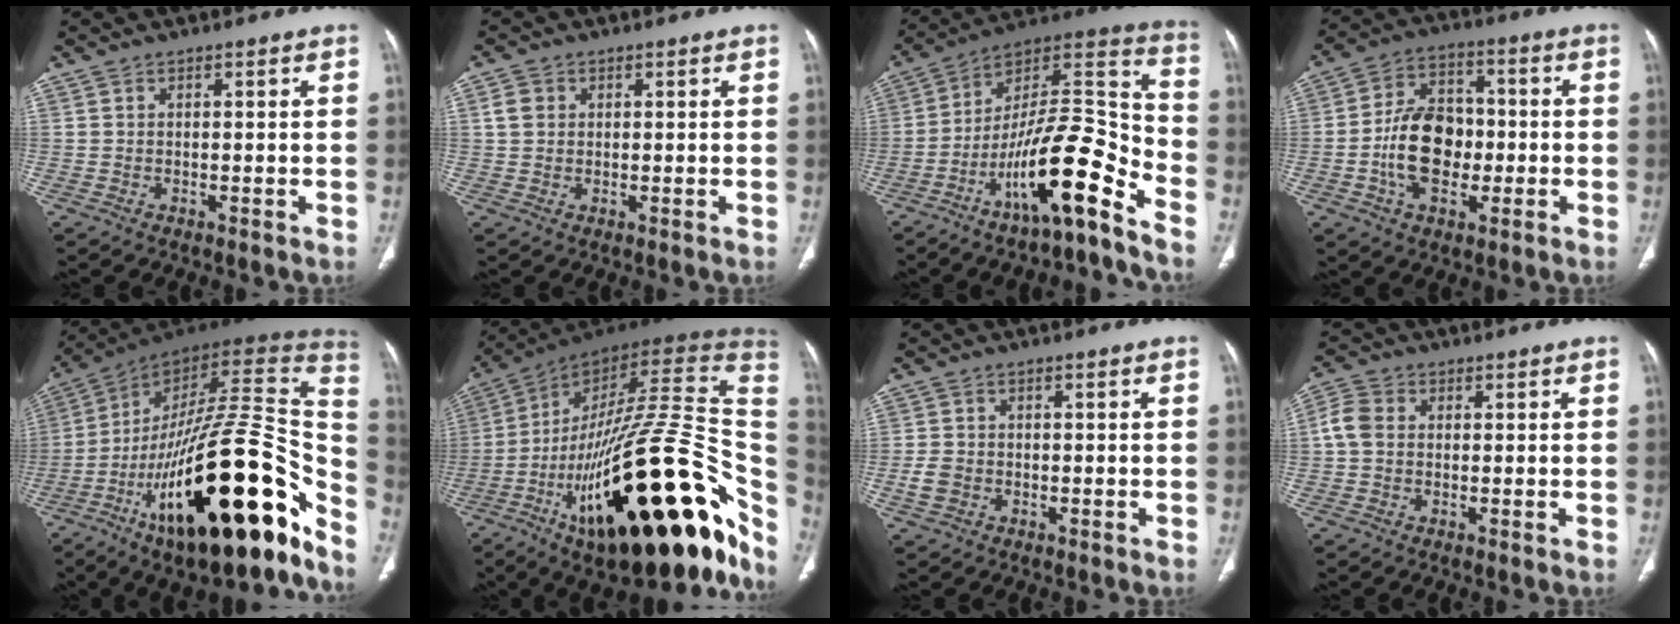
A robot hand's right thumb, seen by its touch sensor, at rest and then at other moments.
{"total": 2.8, "force": [0.6, 2.4, 1.3], "torque": [-0.016, 0.005, 0.011]}
{"total": 18.0, "force": [-10.5, 4.2, 14.0], "torque": [-0.227, 0.096, -0.178]}
{"total": 13.0, "force": [-2.2, 8.7, 9.4], "torque": [-0.140, 0.024, -0.043]}
{"total": 39.8, "force": [-16.2, 12.6, 34.1], "torque": [-0.434, 0.068, -0.255]}
{"total": 48.1, "force": [-13.0, 17.0, 43.0], "torque": [-0.552, 0.074, -0.202]}
{"total": 3.1, "force": [-1.1, 2.4, 1.7], "torque": [-0.035, 0.008, -0.018]}
{"total": 4.4, "force": [0.1, 3.5, 2.6], "torque": [-0.058, 0.014, -0.005]}